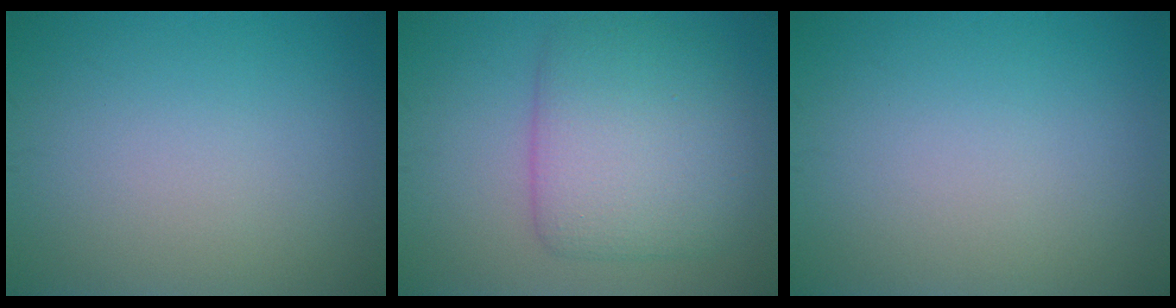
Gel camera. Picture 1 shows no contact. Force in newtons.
{"total": 6.8, "press": 6.8, "slide": 0.3}
{"total": 0.0}